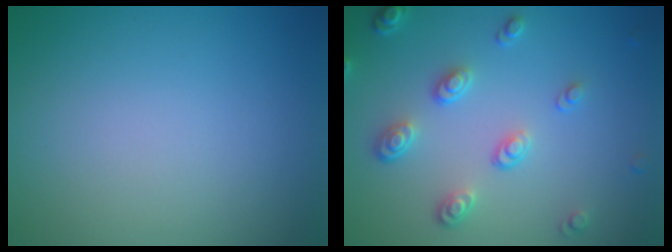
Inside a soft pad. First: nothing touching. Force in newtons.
{"total": 3.5, "press": 2.8, "slide": 2.2}